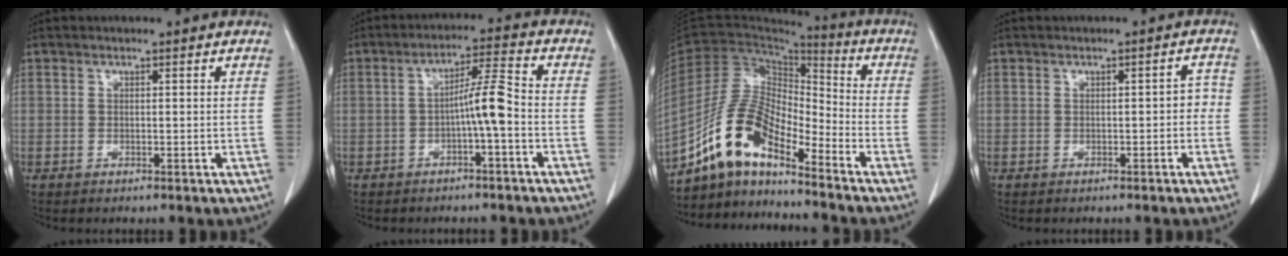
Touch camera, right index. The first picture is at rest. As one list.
[{"total": 5.8, "force": [-1.5, -0.1, 5.6], "torque": [-0.097, 0.014, -0.025]}, {"total": 11.5, "force": [-9.1, 3.1, 6.2], "torque": [-0.137, 0.026, -0.170]}, {"total": 2.1, "force": [-0.6, 1.0, 1.7], "torque": [-0.018, 0.011, -0.007]}]